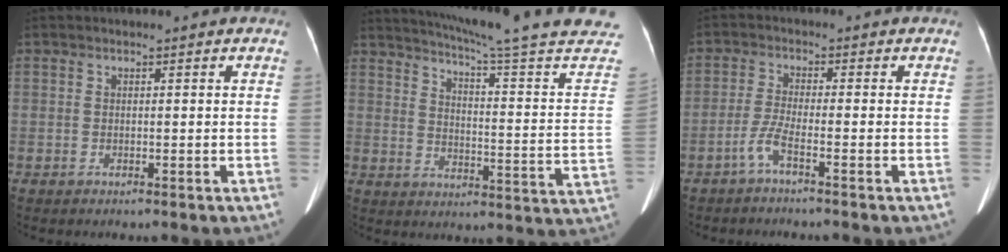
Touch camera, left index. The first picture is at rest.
{"total": 25.6, "force": [22.9, -1.3, 11.3], "torque": [-0.175, -0.091, 0.281]}
{"total": 2.9, "force": [-2.0, -0.5, 2.1], "torque": [-0.052, 0.000, -0.044]}